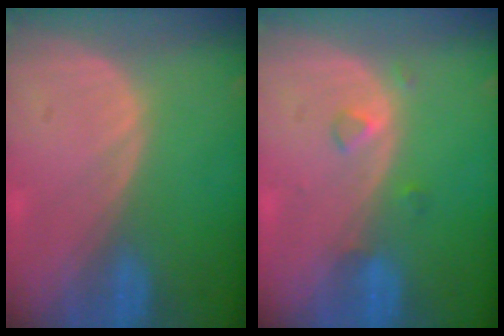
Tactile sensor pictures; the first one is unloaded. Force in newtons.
{"total": 1.8, "press": 1.8, "slide": 0.1}